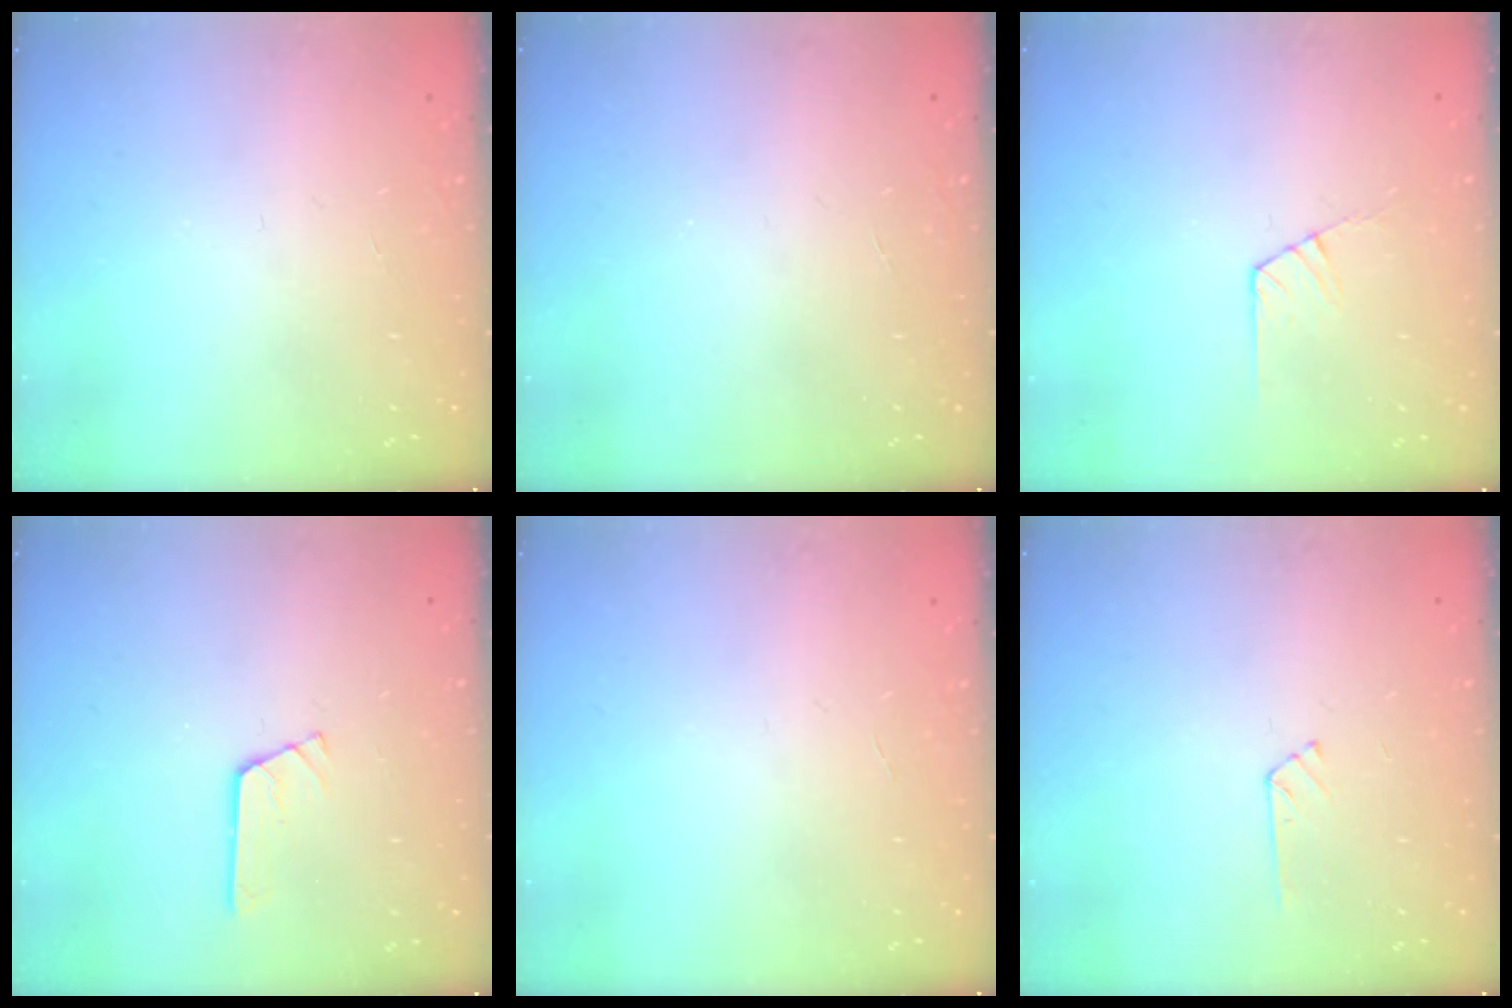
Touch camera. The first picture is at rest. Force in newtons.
{"total": 0.0}
{"total": 4.4, "press": 4.3, "slide": 0.6}
{"total": 3.0, "press": 2.9, "slide": 0.4}
{"total": 0.0}
{"total": 2.8, "press": 2.8, "slide": 0.3}